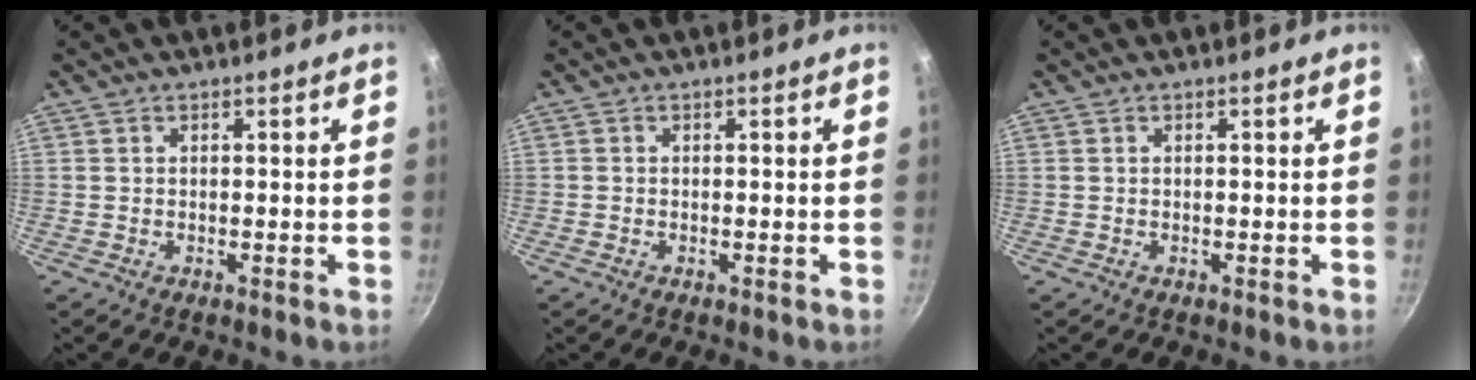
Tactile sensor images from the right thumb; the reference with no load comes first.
{"total": 0.0}
{"total": 0.0}